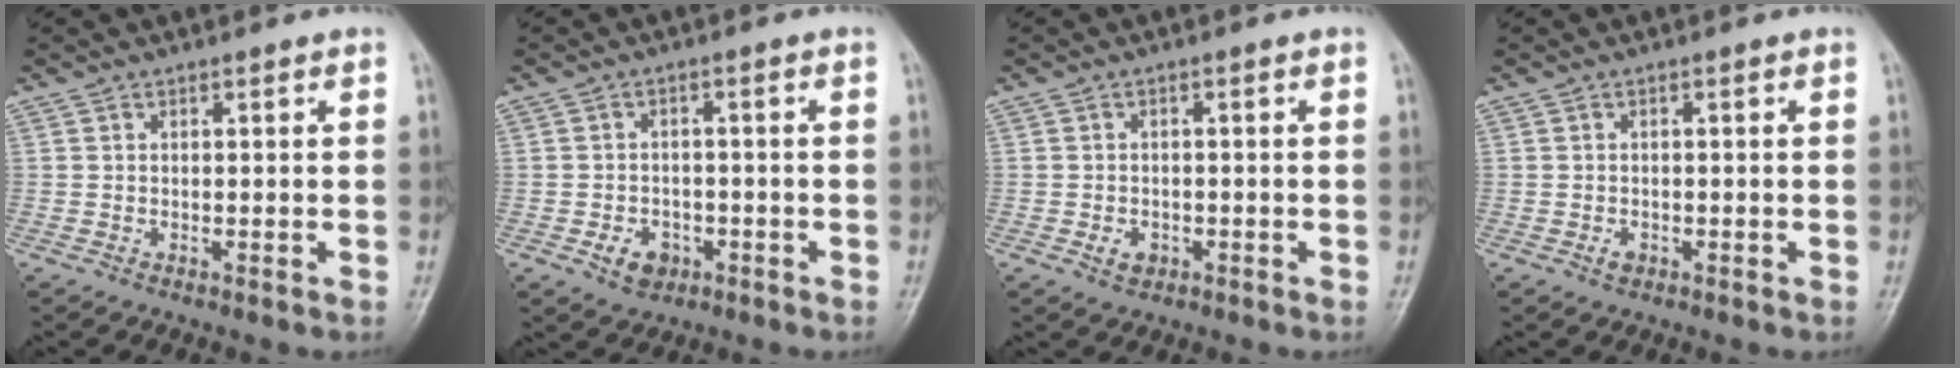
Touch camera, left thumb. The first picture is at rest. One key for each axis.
{"total": 5.0, "fx": -2.2, "fy": 3.8, "fz": 2.5, "tx": -0.027, "ty": 0.015, "tz": -0.030}
{"total": 2.8, "fx": -1.1, "fy": 2.1, "fz": 1.5, "tx": -0.016, "ty": 0.005, "tz": -0.017}
{"total": 1.8, "fx": -0.5, "fy": 1.3, "fz": 1.2, "tx": -0.011, "ty": 0.004, "tz": -0.010}